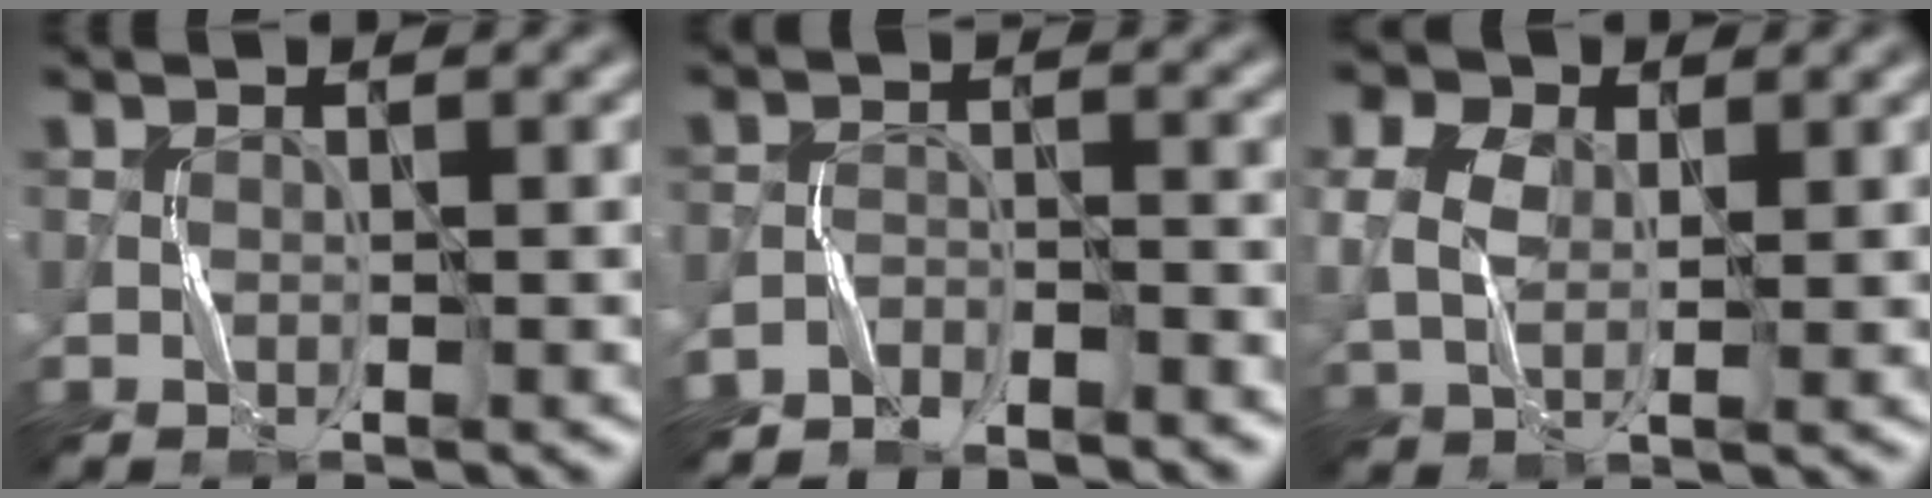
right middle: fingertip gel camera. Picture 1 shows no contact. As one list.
[{"total": 3.3, "force": [-3.2, 0.8, 0.5], "torque": [-0.009, 0.002, -0.066]}, {"total": 5.3, "force": [1.8, 3.5, 3.5], "torque": [-0.083, 0.011, 0.016]}]